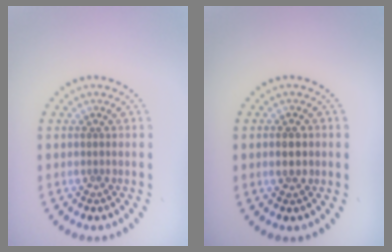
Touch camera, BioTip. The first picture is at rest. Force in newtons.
{"total": 2.2, "press": 2.1, "slide": 0.1}